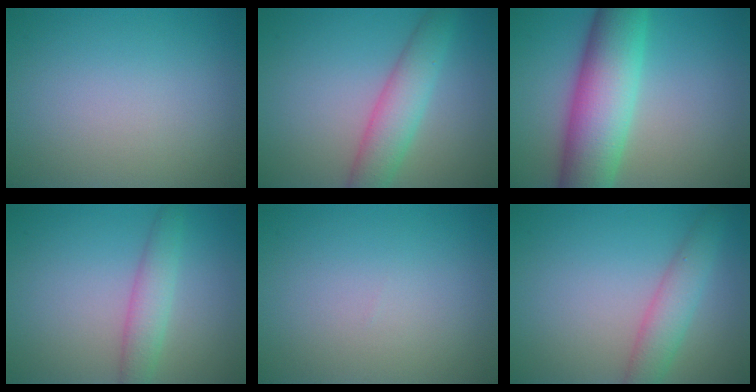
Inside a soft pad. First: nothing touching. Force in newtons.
{"total": 4.5, "press": 4.5, "slide": 0.2}
{"total": 9.9, "press": 9.9, "slide": 0.2}
{"total": 2.8, "press": 2.8, "slide": 0.1}
{"total": 0.0}
{"total": 3.4, "press": 3.4, "slide": 0.0}